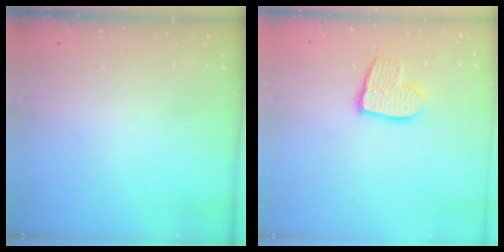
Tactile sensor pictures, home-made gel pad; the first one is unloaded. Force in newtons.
{"total": 10.5, "press": 10.5, "slide": 0.8}